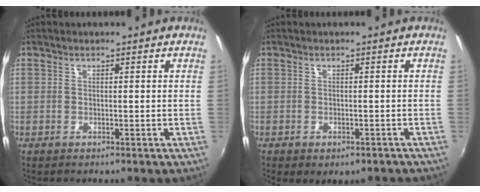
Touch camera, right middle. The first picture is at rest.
{"total": 4.0, "force": [-2.7, 2.0, 2.2], "torque": [-0.042, -0.022, -0.031]}